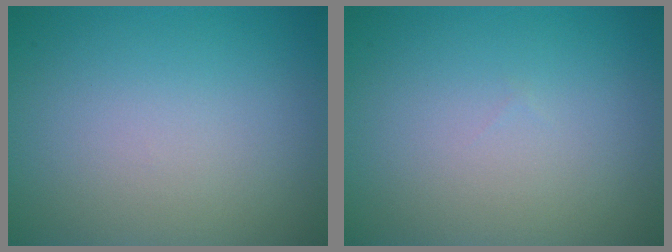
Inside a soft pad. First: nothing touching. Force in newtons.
{"total": 0.0}